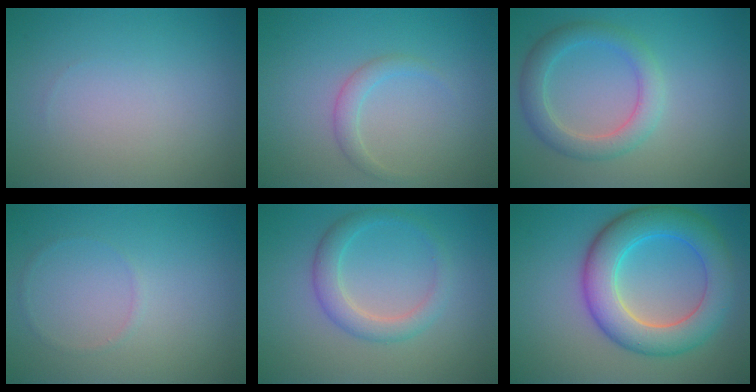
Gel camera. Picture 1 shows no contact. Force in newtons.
{"total": 1.5, "press": 1.5, "slide": 0.0}
{"total": 3.5, "press": 3.5, "slide": 0.1}
{"total": 0.5, "press": 0.5, "slide": 0.1}
{"total": 2.8, "press": 2.8, "slide": 0.1}
{"total": 7.7, "press": 7.7, "slide": 0.0}